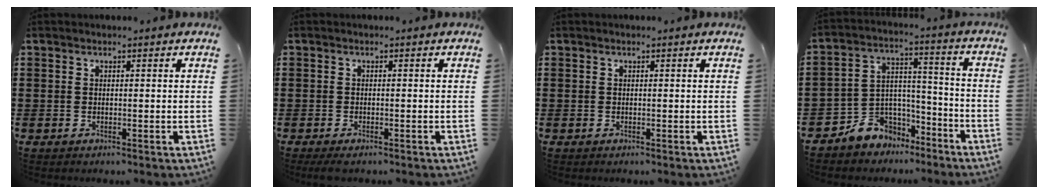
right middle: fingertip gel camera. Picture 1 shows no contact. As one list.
[{"total": 0.9, "force": [-0.8, 0.0, 0.4], "torque": [-0.007, -0.005, -0.014]}, {"total": 0.0}, {"total": 6.4, "force": [-5.2, 3.7, -0.2], "torque": [-0.018, 0.014, -0.106]}]